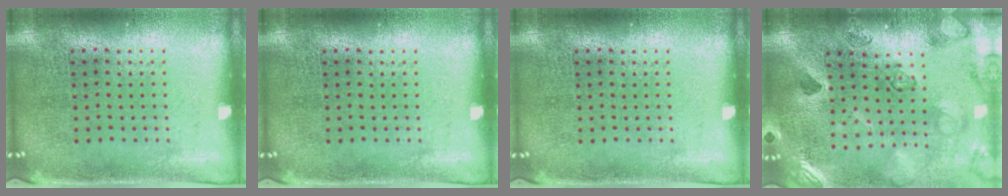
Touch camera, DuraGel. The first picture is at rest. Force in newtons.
{"total": 0.0}
{"total": 0.0}
{"total": 2.1, "press": 2.1, "slide": 0.3}